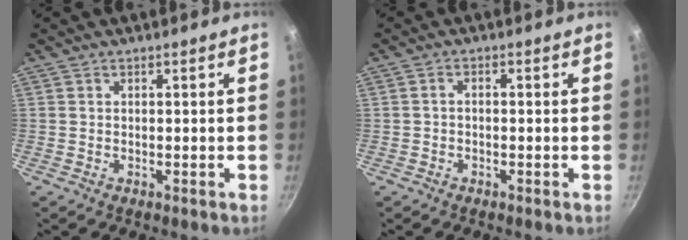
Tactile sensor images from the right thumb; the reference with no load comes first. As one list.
[{"total": 1.2, "force": [-0.5, 0.7, 0.9], "torque": [-0.017, 0.012, -0.010]}]